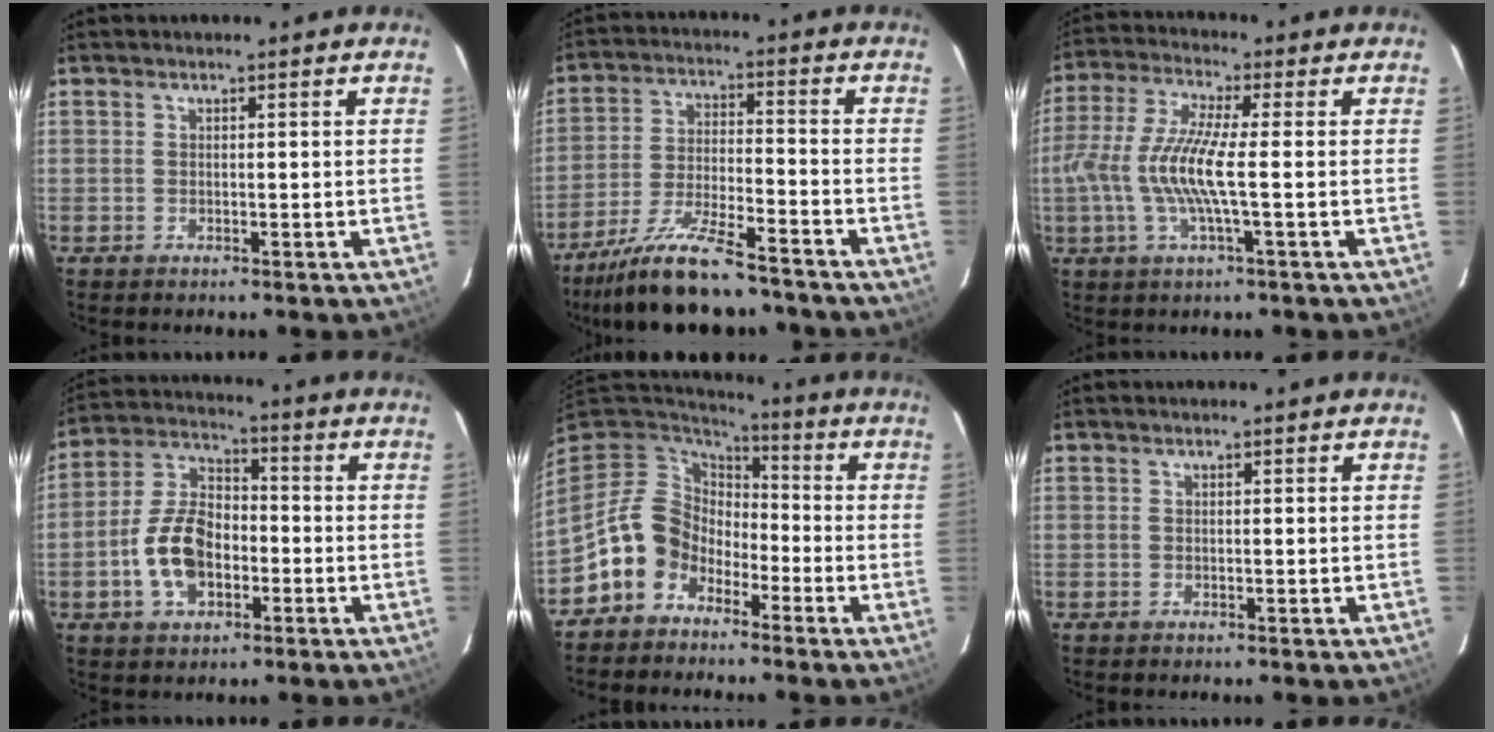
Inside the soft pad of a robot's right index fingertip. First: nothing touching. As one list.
[{"total": 15.4, "force": [-13.0, 2.7, 7.9], "torque": [-0.170, -0.024, -0.222]}, {"total": 10.3, "force": [-1.6, 0.7, 10.2], "torque": [-0.217, -0.002, -0.032]}, {"total": 11.3, "force": [-3.4, 7.0, 8.2], "torque": [-0.170, 0.021, -0.058]}, {"total": 11.3, "force": [-6.6, 8.6, 3.0], "torque": [-0.081, 0.030, -0.128]}, {"total": 0.0}]